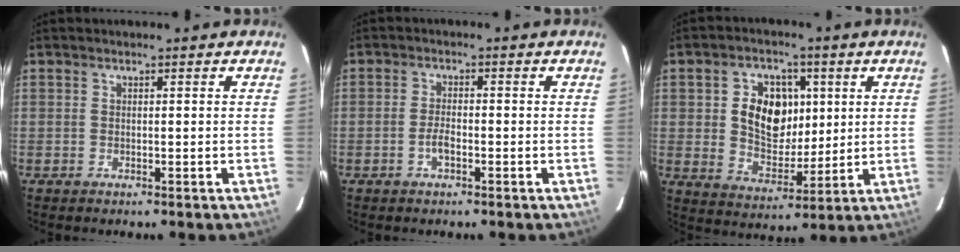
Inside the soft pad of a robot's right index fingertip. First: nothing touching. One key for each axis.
{"total": 2.5, "fx": -1.2, "fy": 1.0, "fz": 2.0, "tx": -0.045, "ty": 0.003, "tz": -0.023}
{"total": 11.4, "fx": 2.4, "fy": 8.3, "fz": 7.5, "tx": -0.144, "ty": 0.014, "tz": 0.048}